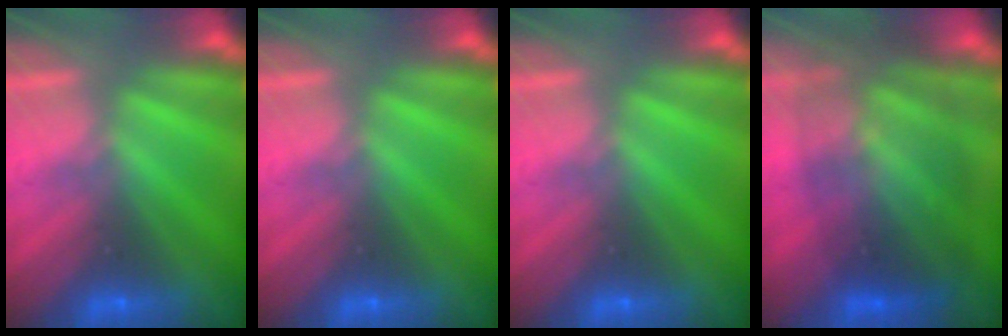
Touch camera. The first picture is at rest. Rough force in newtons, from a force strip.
{"total": 0.0}
{"total": 0.0}
{"total": 7.8}